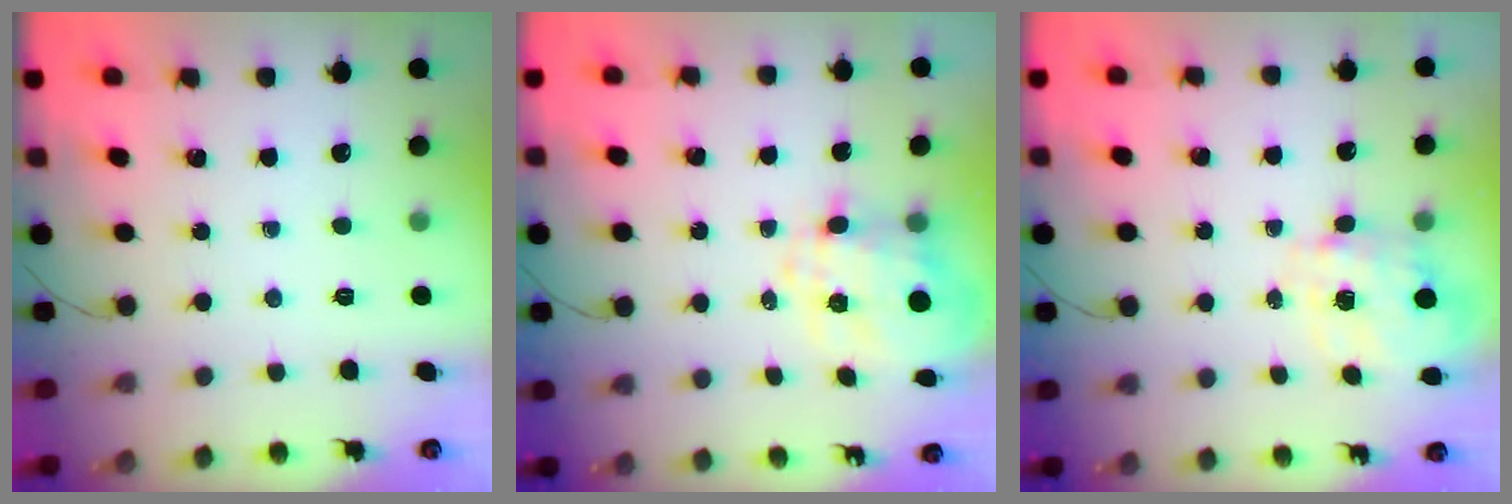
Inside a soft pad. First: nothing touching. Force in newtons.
{"total": 7.5, "press": 7.3, "slide": 1.9}
{"total": 3.6, "press": 3.5, "slide": 1.0}